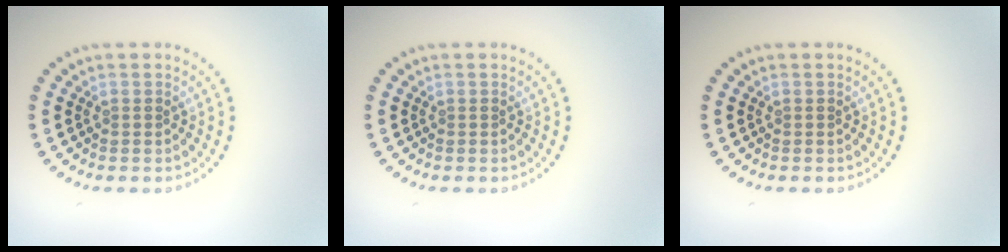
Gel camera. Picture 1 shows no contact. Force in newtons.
{"total": 0.0}
{"total": 0.0}